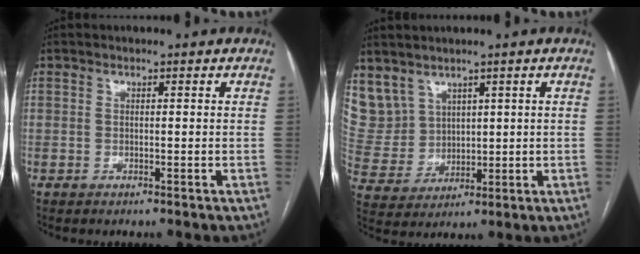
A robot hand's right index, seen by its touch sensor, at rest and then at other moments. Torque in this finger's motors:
{"motor_torque": [-0.38, 0.53, 0.03, -0.01]}